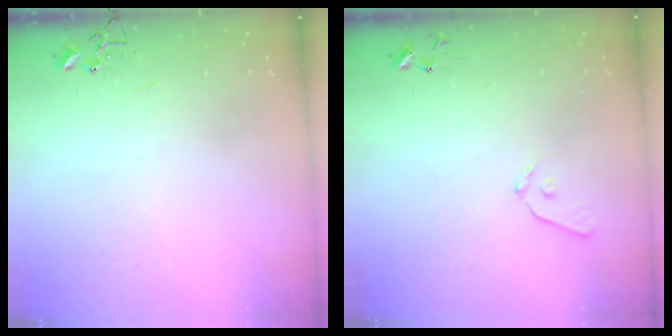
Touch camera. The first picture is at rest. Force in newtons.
{"total": 7.4, "press": 7.4, "slide": 0.6}